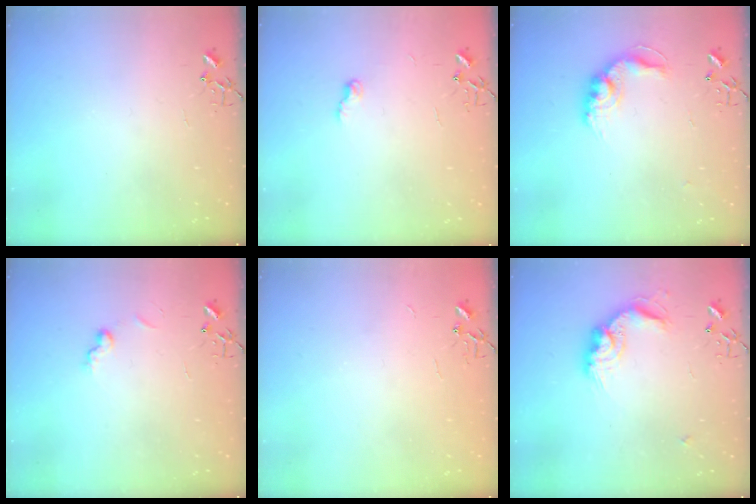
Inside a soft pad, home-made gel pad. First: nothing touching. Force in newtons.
{"total": 5.0, "press": 4.9, "slide": 0.7}
{"total": 13.8, "press": 13.8, "slide": 1.0}
{"total": 6.9, "press": 6.9, "slide": 0.7}
{"total": 2.2, "press": 2.2, "slide": 0.3}
{"total": 15.0, "press": 15.0, "slide": 0.6}